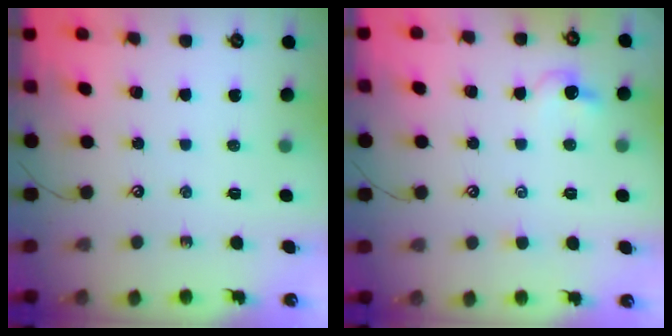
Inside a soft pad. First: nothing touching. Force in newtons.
{"total": 1.5, "press": 1.4, "slide": 0.6}